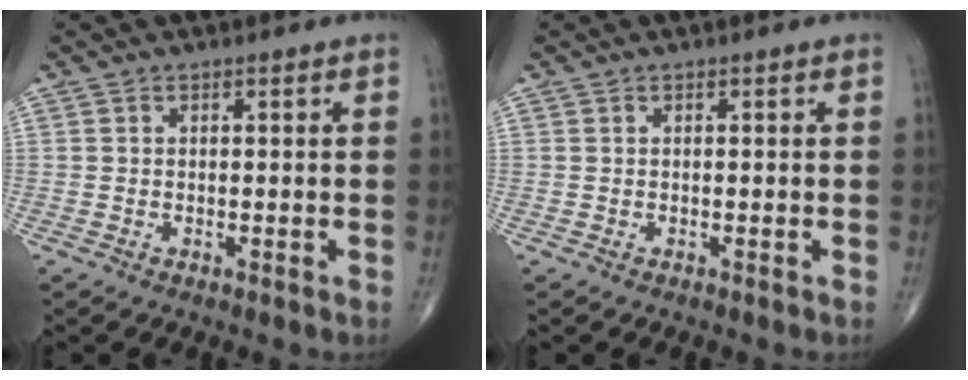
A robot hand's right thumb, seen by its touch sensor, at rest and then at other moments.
{"total": 0.0}